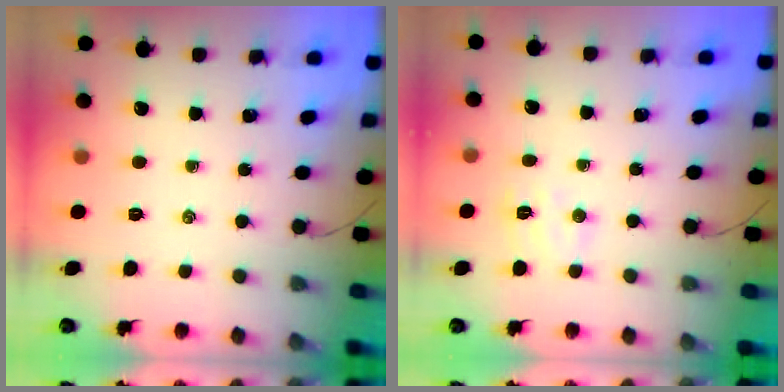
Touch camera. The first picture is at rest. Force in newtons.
{"total": 6.3, "press": 6.2, "slide": 1.1}